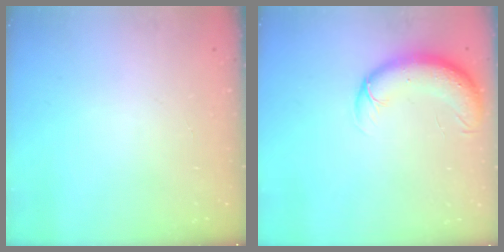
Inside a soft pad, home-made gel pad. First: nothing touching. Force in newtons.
{"total": 9.1, "press": 8.7, "slide": 2.5}